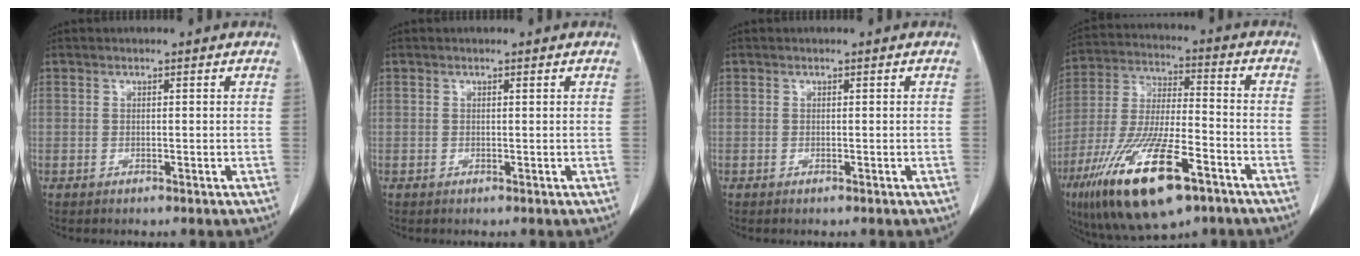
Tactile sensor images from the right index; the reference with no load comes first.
{"total": 0.0}
{"total": 0.0}
{"total": 19.8, "force": [-10.7, 5.0, 15.9], "torque": [-0.331, -0.030, -0.184]}